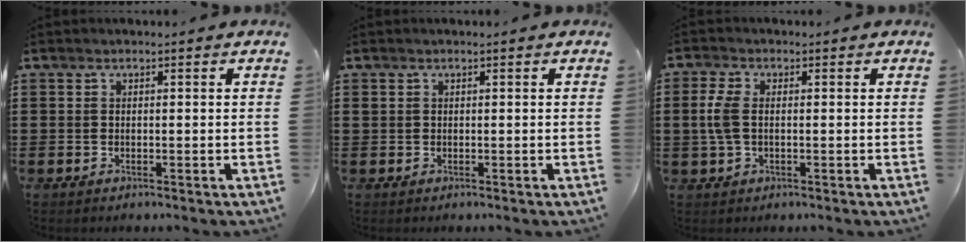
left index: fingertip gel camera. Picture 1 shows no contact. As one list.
[{"total": 0.6, "force": [0.3, 0.4, 0.2], "torque": [-0.006, 0.005, 0.005]}, {"total": 4.3, "force": [0.0, 2.3, 3.6], "torque": [-0.101, -0.002, -0.009]}]